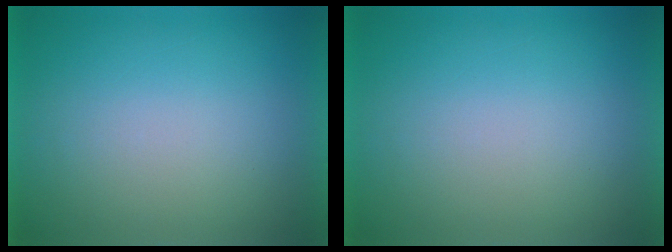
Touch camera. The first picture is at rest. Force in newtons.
{"total": 0.0}